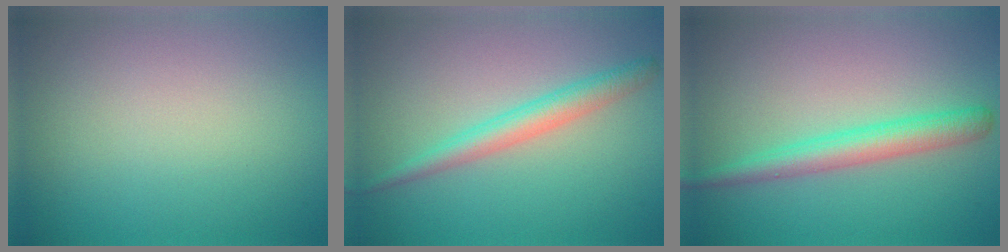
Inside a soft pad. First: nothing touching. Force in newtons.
{"total": 2.8, "press": 2.8, "slide": 0.1}
{"total": 3.4, "press": 3.4, "slide": 0.0}